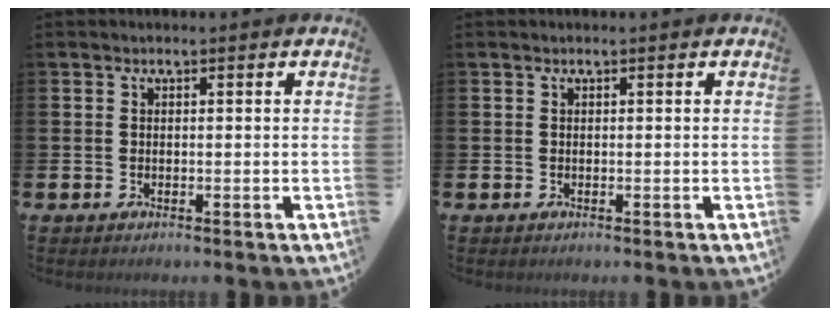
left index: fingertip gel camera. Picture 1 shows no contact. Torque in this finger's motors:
{"motor_torque": [0.00, 0.00, 0.01, -0.01]}